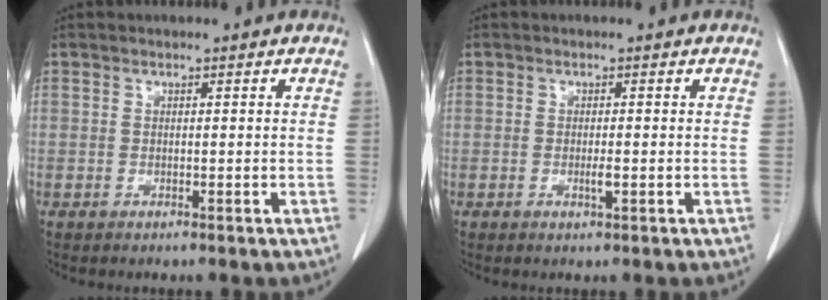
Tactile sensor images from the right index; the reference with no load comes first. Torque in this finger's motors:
{"motor_torque": [0.41, 0.30, 0.22, 0.03]}